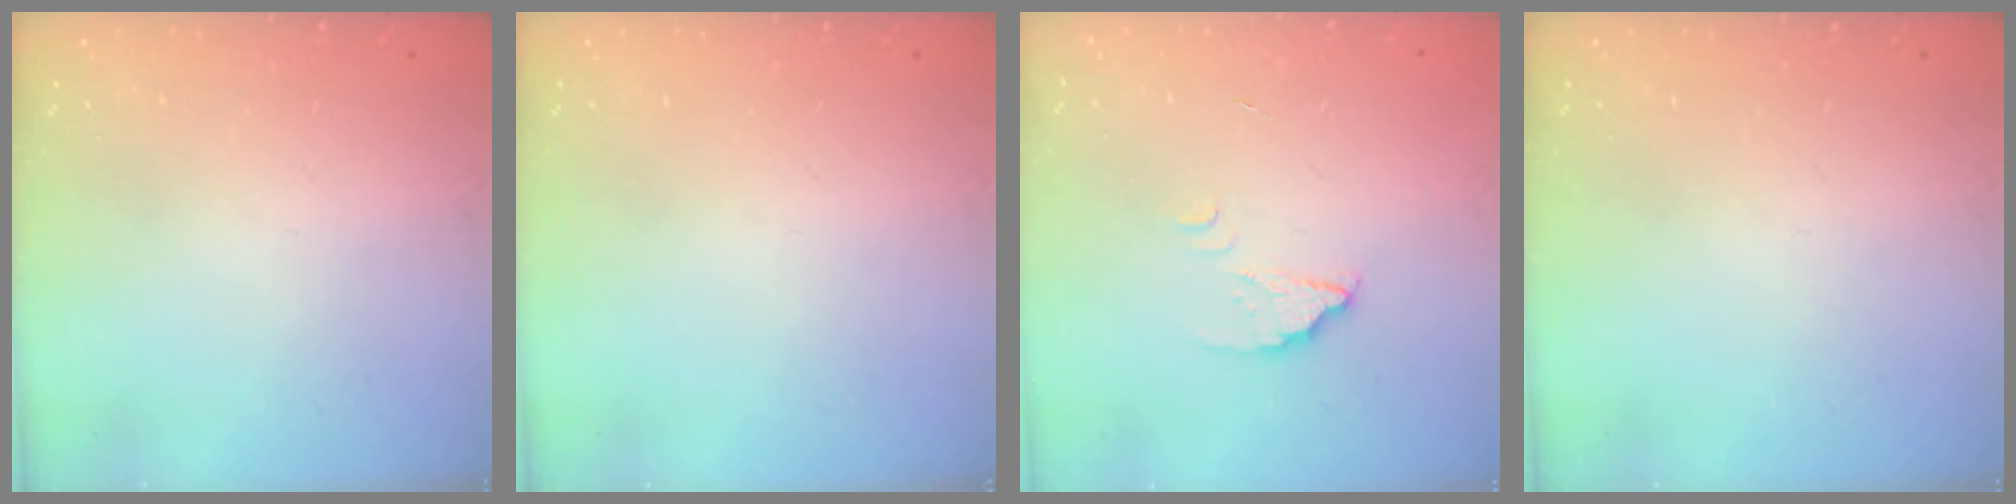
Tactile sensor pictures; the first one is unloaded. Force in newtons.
{"total": 0.0}
{"total": 2.7, "press": 2.6, "slide": 0.4}
{"total": 0.0}